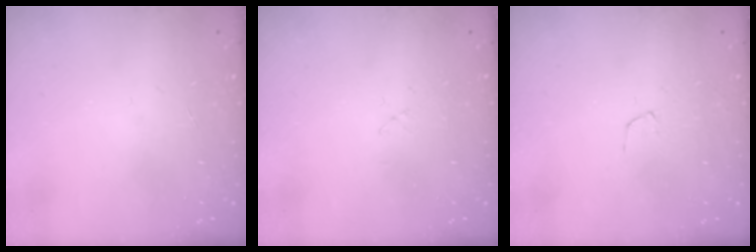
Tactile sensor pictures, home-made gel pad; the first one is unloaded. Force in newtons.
{"total": 2.7, "press": 2.7, "slide": 0.3}
{"total": 4.3, "press": 4.3, "slide": 0.3}